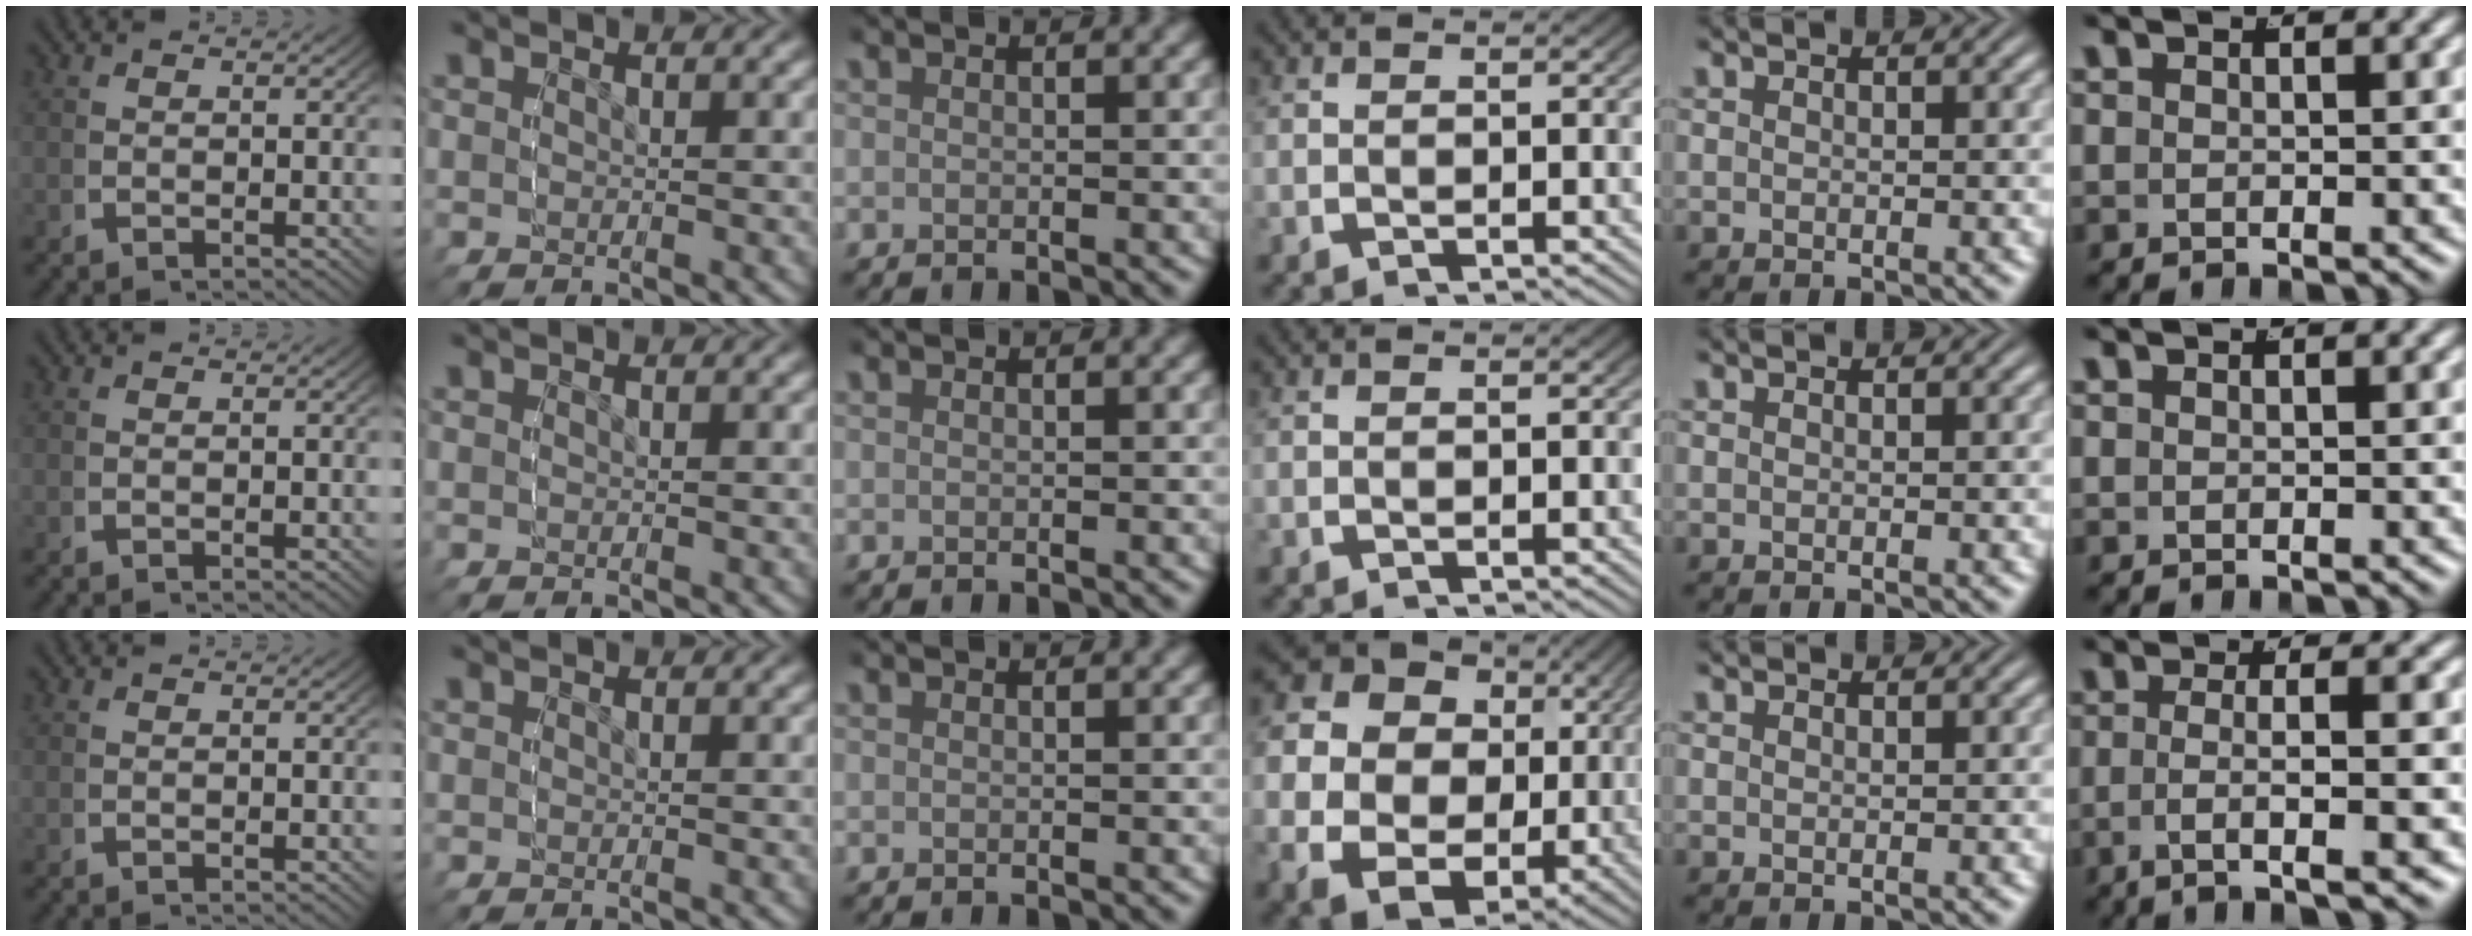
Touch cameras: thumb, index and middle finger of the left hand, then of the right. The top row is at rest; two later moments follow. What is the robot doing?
{"motion": "grasp_and_lifting", "object": "sponge"}